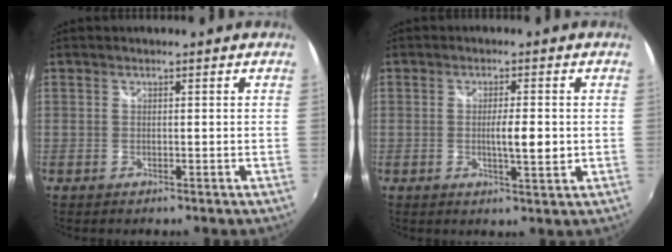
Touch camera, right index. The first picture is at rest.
{"total": 4.5, "force": [-0.1, 0.6, 4.4], "torque": [-0.073, -0.004, 0.001]}